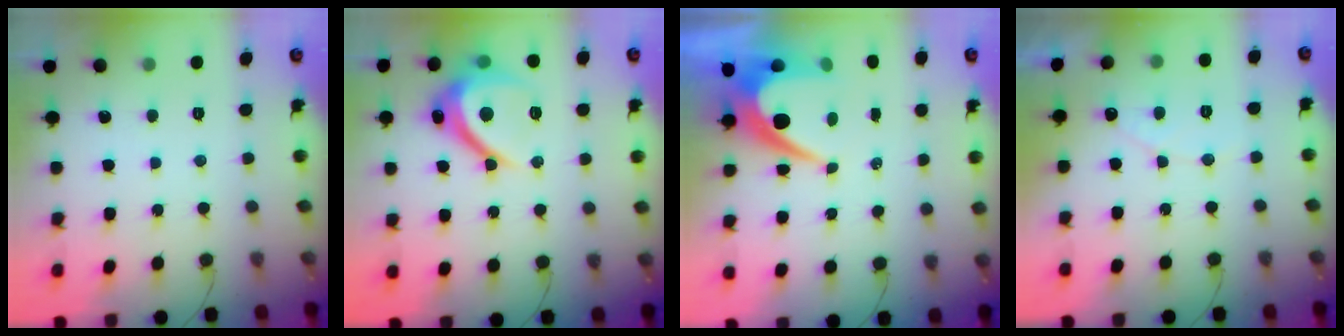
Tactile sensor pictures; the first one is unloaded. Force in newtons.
{"total": 11.5, "press": 11.4, "slide": 0.8}
{"total": 9.9, "press": 9.8, "slide": 1.0}
{"total": 4.4, "press": 4.3, "slide": 0.3}